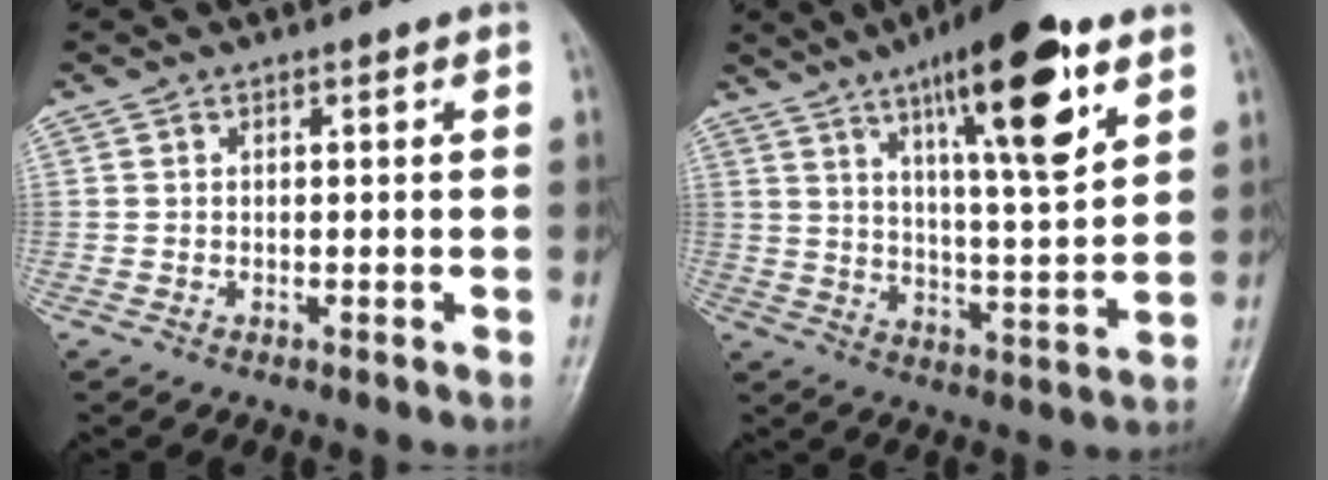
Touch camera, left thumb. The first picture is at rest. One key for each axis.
{"total": 18.7, "fx": 9.9, "fy": 4.3, "fz": 15.3, "tx": -0.219, "ty": -0.040, "tz": 0.156}